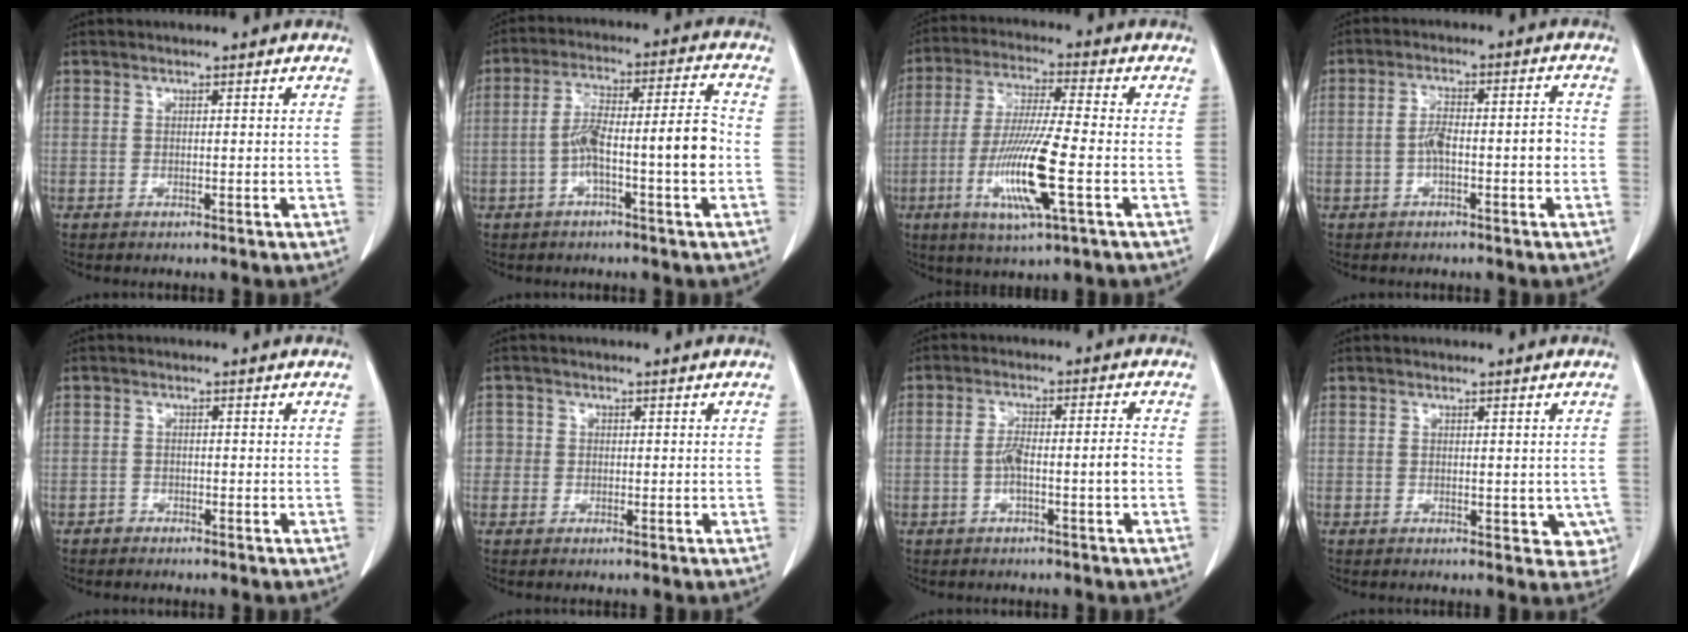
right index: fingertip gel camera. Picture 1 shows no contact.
{"total": 10.9, "force": [-2.5, 0.9, 10.5], "torque": [-0.182, 0.028, -0.044]}
{"total": 12.8, "force": [-3.7, 0.4, 12.3], "torque": [-0.245, -0.020, -0.072]}
{"total": 6.1, "force": [-1.2, 1.6, 5.8], "torque": [-0.104, 0.021, -0.019]}
{"total": 1.1, "force": [-0.8, 0.8, -0.2], "torque": [-0.003, 0.004, -0.021]}
{"total": 2.2, "force": [-0.1, 2.1, 0.1], "torque": [0.013, 0.007, -0.006]}
{"total": 5.2, "force": [-1.4, 0.4, 5.0], "torque": [-0.098, 0.013, -0.021]}
{"total": 4.3, "force": [-0.3, 2.7, 3.4], "torque": [-0.011, -0.004, -0.001]}